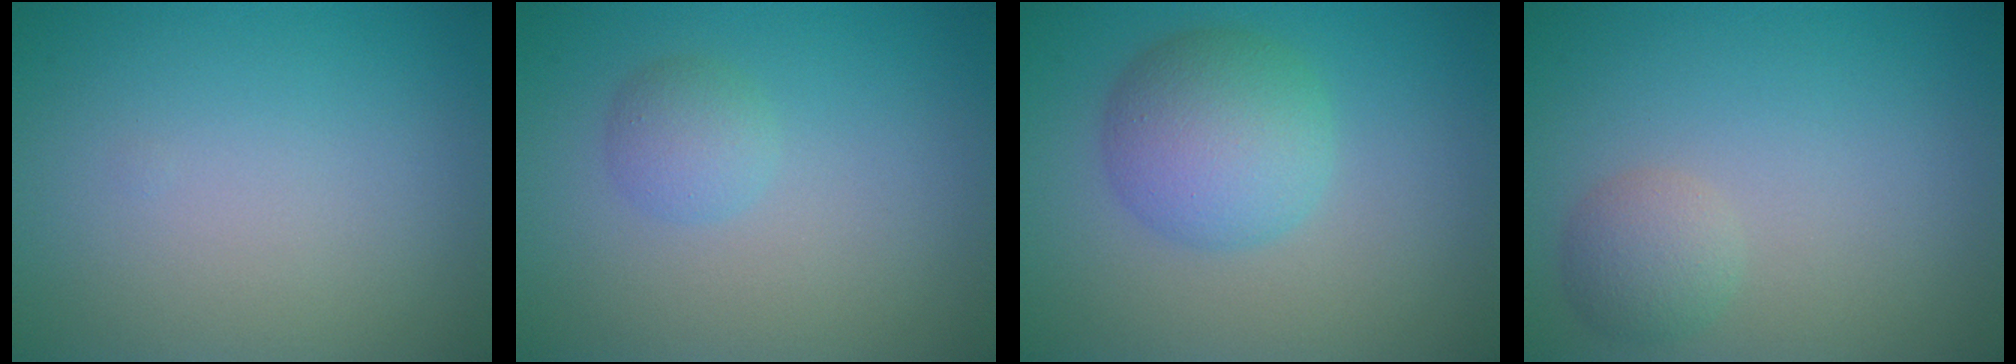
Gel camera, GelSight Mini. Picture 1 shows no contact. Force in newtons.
{"total": 1.7, "press": 1.7, "slide": 0.0}
{"total": 5.3, "press": 5.3, "slide": 0.0}
{"total": 2.1, "press": 2.1, "slide": 0.1}